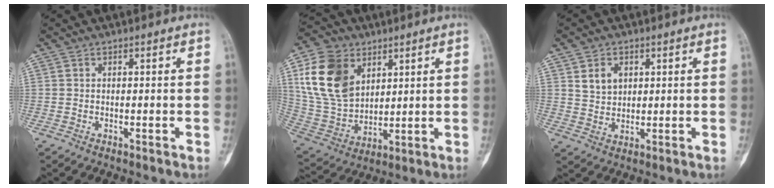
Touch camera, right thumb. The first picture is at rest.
{"total": 17.3, "force": [6.3, 12.4, 10.4], "torque": [-0.177, -0.018, 0.131]}
{"total": 4.9, "force": [1.9, 3.7, 2.6], "torque": [-0.028, -0.013, 0.038]}